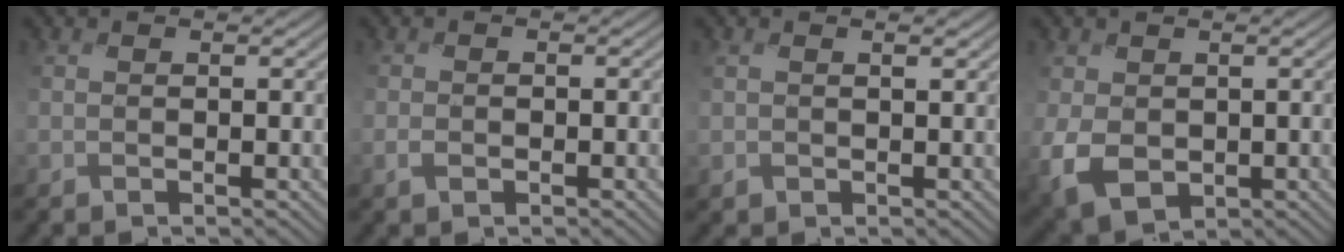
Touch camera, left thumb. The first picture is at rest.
{"total": 1.2, "force": [-0.9, 0.8, 0.4], "torque": [-0.007, -0.003, -0.020]}
{"total": 1.2, "force": [0.4, 0.8, 0.8], "torque": [-0.026, -0.001, 0.006]}
{"total": 5.8, "force": [-0.9, 4.4, 3.7], "torque": [-0.111, -0.022, -0.019]}